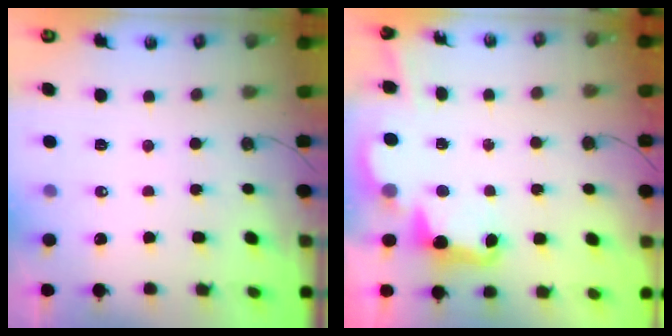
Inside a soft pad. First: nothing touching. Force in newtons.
{"total": 3.6, "press": 3.6, "slide": 0.5}